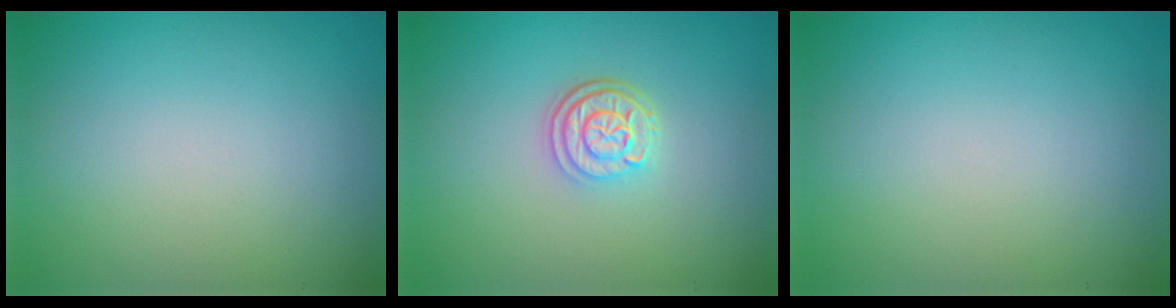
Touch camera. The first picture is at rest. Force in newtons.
{"total": 3.0, "press": 2.4, "slide": 1.8}
{"total": 0.0}